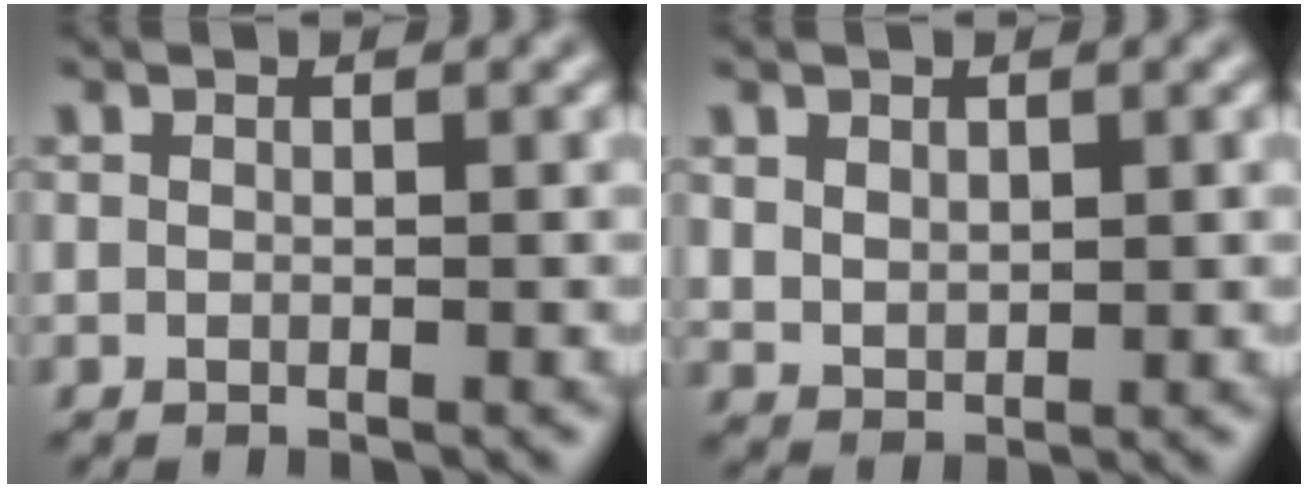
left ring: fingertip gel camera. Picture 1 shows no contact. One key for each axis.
{"total": 1.7, "fx": 0.7, "fy": 1.2, "fz": 0.9, "tx": -0.022, "ty": -0.006, "tz": 0.020}